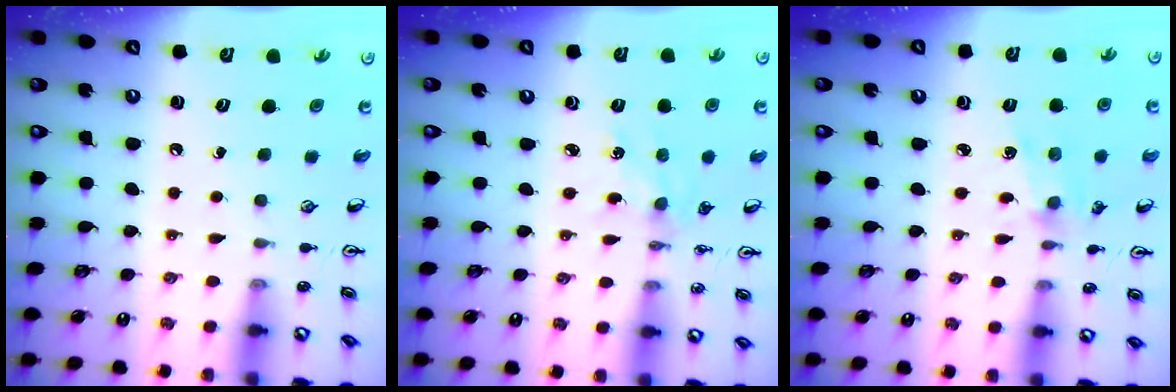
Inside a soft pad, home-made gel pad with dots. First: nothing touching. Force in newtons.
{"total": 3.9, "press": 3.8, "slide": 0.4}
{"total": 2.9, "press": 2.9, "slide": 0.3}